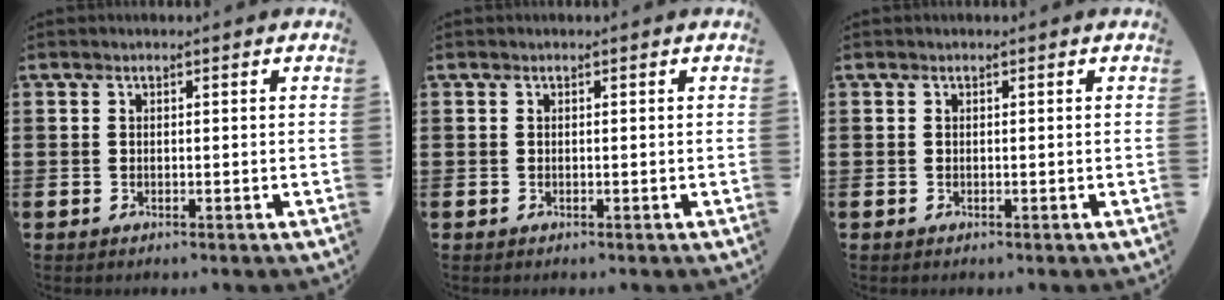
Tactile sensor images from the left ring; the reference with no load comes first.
{"total": 0.0}
{"total": 0.0}